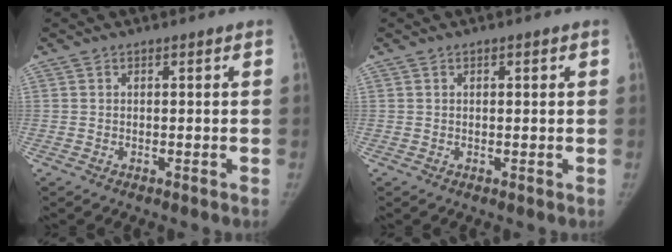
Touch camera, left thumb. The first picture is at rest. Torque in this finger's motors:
{"motor_torque": [-0.21, -0.05, -0.49, 0.20, -0.04]}